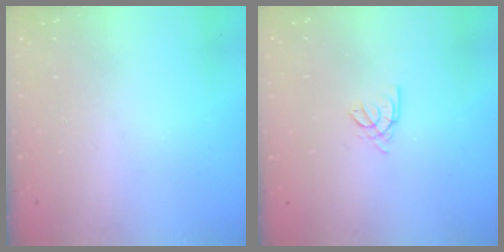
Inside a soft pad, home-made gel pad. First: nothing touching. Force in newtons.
{"total": 2.3, "press": 2.3, "slide": 0.5}